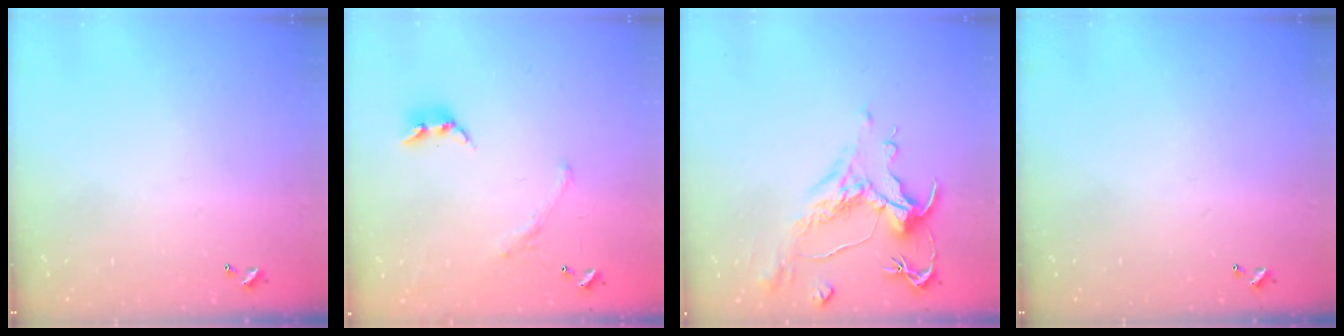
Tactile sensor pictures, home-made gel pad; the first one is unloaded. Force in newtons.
{"total": 1.6, "press": 1.1, "slide": 1.1}
{"total": 1.5, "press": 0.5, "slide": 1.4}
{"total": 0.0}